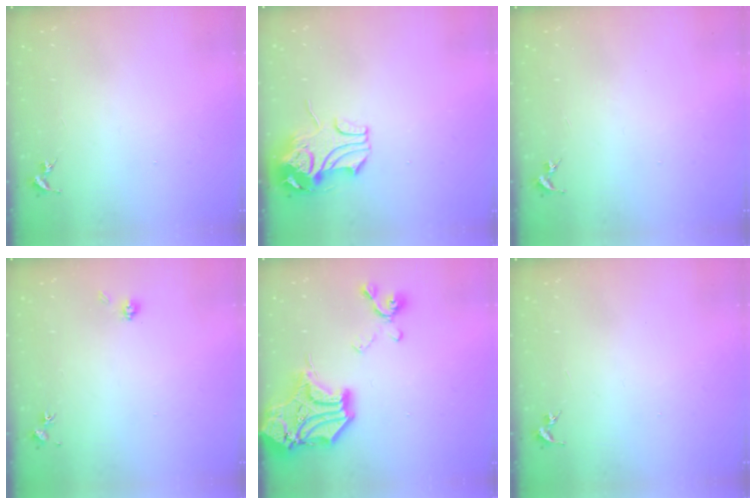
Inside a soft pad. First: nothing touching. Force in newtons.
{"total": 9.7, "press": 9.6, "slide": 1.7}
{"total": 0.0}
{"total": 4.0, "press": 3.8, "slide": 1.4}
{"total": 22.5, "press": 22.3, "slide": 2.7}
{"total": 0.0}